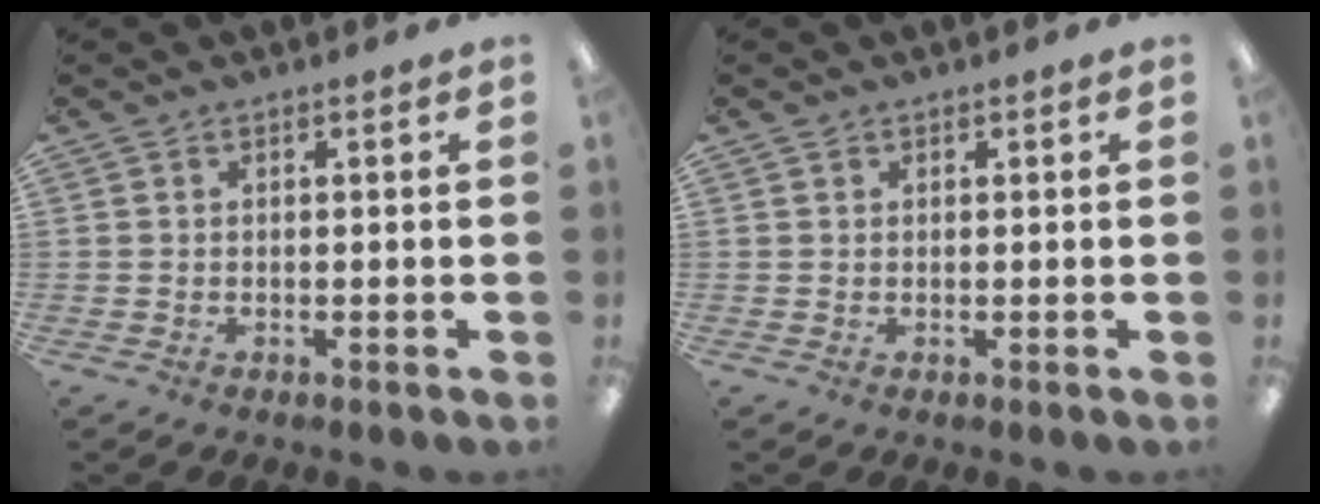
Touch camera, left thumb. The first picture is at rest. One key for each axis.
{"total": 0.6, "fx": 0.4, "fy": 0.5, "fz": 0.1, "tx": -0.003, "ty": 0.003, "tz": 0.006}